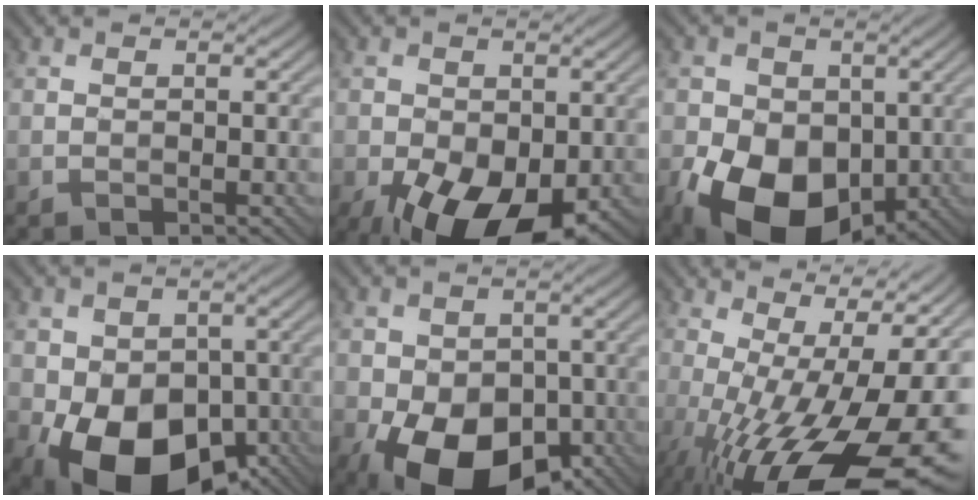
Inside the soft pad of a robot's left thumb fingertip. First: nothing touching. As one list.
[{"total": 11.9, "force": [-4.7, 6.5, 8.8], "torque": [-0.142, -0.032, -0.073]}, {"total": 12.8, "force": [-3.0, 9.2, 8.4], "torque": [-0.147, -0.025, -0.059]}, {"total": 14.0, "force": [-4.9, 9.9, 8.7], "torque": [-0.131, -0.029, -0.081]}, {"total": 13.4, "force": [-5.7, 8.8, 8.4], "torque": [-0.116, -0.028, -0.087]}, {"total": 20.6, "force": [-5.6, 7.7, 18.3], "torque": [-0.277, -0.010, -0.094]}]